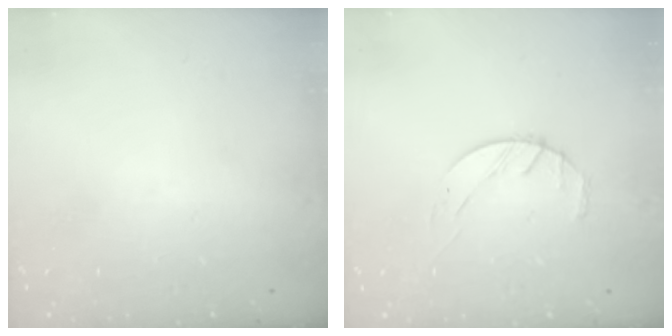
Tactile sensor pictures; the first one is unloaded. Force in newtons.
{"total": 4.8, "press": 4.7, "slide": 0.6}